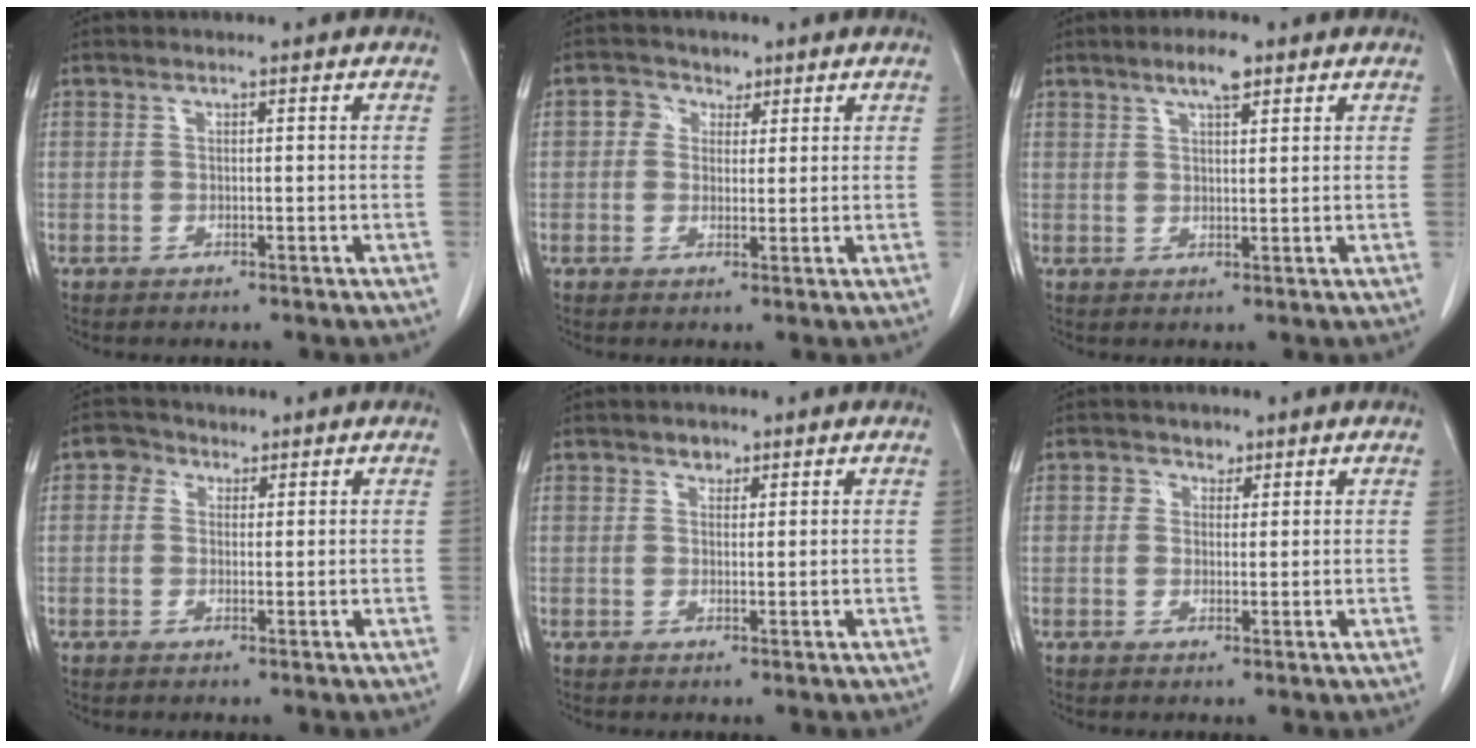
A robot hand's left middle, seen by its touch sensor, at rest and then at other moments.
{"total": 3.1, "force": [1.4, 2.7, 0.8], "torque": [-0.017, 0.011, 0.023]}
{"total": 3.9, "force": [2.6, 0.8, 2.8], "torque": [-0.052, 0.004, 0.044]}
{"total": 2.5, "force": [1.2, 2.0, 0.7], "torque": [-0.011, 0.006, 0.015]}
{"total": 1.5, "force": [1.1, 1.0, 0.4], "torque": [-0.005, -0.003, 0.016]}
{"total": 2.1, "force": [1.1, 1.8, 0.4], "torque": [0.000, 0.000, 0.013]}